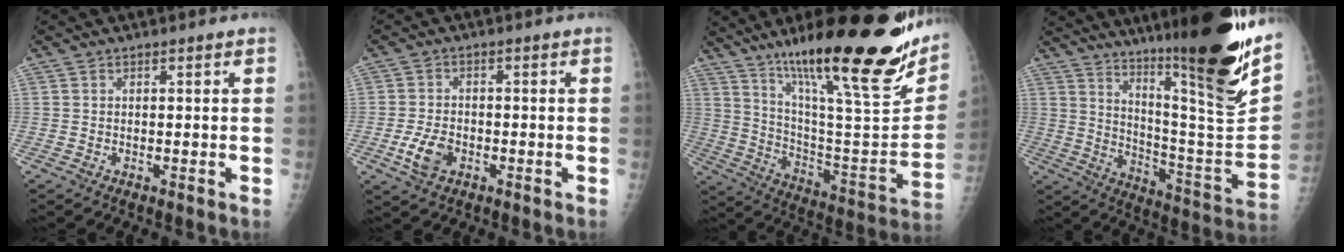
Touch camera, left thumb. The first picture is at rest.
{"total": 5.4, "force": [-1.9, 3.6, 3.6], "torque": [-0.068, 0.005, -0.036]}
{"total": 30.9, "force": [20.1, 5.6, 22.8], "torque": [-0.330, -0.077, 0.325]}
{"total": 27.7, "force": [18.8, 2.8, 20.1], "torque": [-0.289, -0.113, 0.290]}